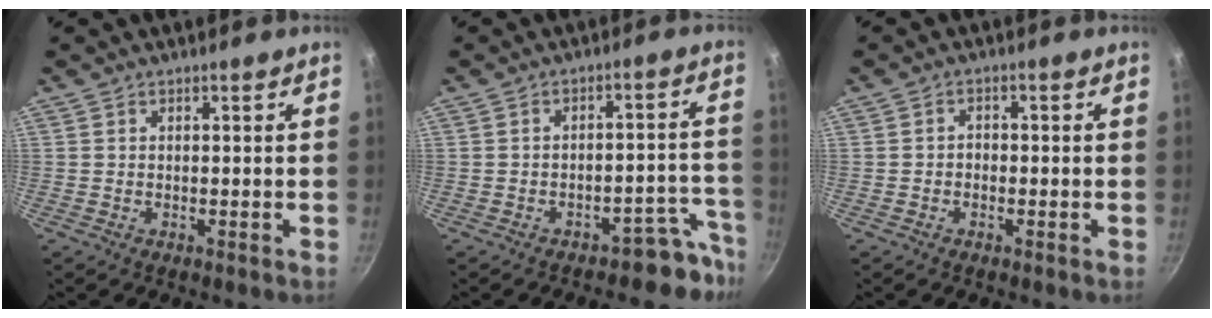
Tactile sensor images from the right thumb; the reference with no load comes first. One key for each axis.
{"total": 6.9, "fx": -5.7, "fy": 3.1, "fz": 2.4, "tx": 0.035, "ty": 0.072, "tz": -0.072}
{"total": 1.5, "fx": -0.6, "fy": 1.1, "fz": 0.6, "tx": -0.005, "ty": 0.008, "tz": -0.013}